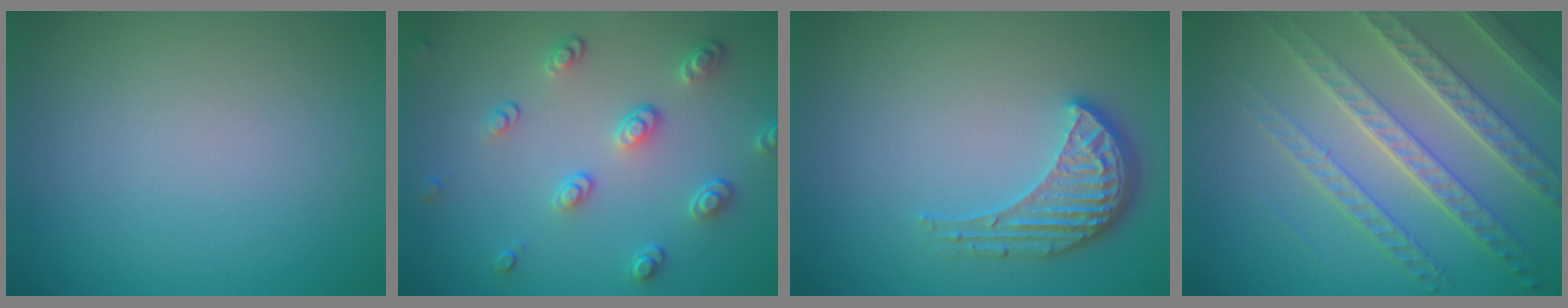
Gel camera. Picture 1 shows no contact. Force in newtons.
{"total": 3.3, "press": 2.8, "slide": 1.7}
{"total": 4.1, "press": 3.2, "slide": 2.5}
{"total": 6.7, "press": 5.4, "slide": 4.0}